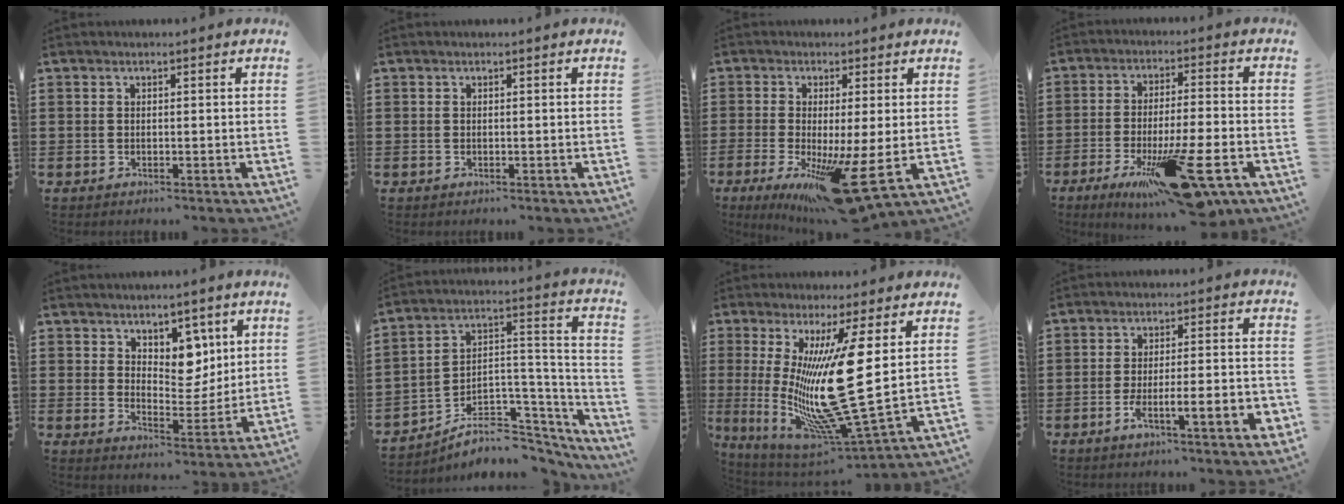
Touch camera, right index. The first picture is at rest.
{"total": 0.0}
{"total": 10.6, "force": [-4.1, 1.1, 9.8], "torque": [-0.157, -0.019, -0.069]}
{"total": 19.0, "force": [-9.4, 3.7, 16.2], "torque": [-0.256, 0.007, -0.140]}
{"total": 6.5, "force": [4.1, 4.5, 2.3], "torque": [-0.046, -0.015, 0.070]}
{"total": 5.9, "force": [-4.0, 3.9, 2.1], "torque": [-0.038, -0.003, -0.068]}
{"total": 15.0, "force": [3.4, 1.7, 14.5], "torque": [-0.272, -0.062, 0.046]}
{"total": 6.8, "force": [-3.6, 0.9, 5.7], "torque": [-0.099, -0.002, -0.067]}